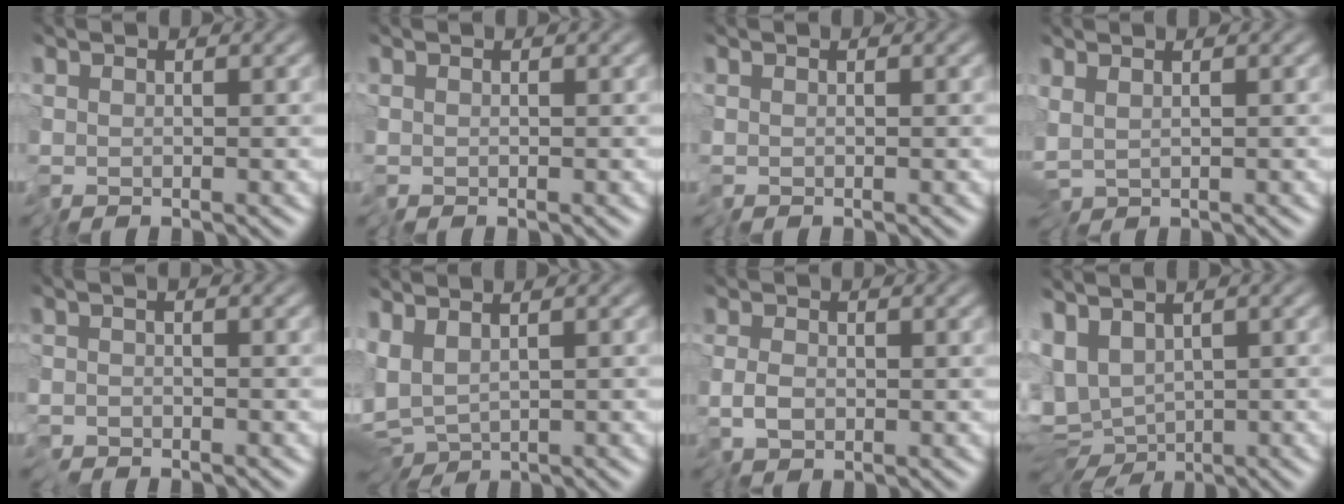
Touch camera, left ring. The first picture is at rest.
{"total": 0.0}
{"total": 0.0}
{"total": 2.4, "force": [-0.6, 1.2, 2.0], "torque": [-0.040, -0.006, -0.012]}
{"total": 1.7, "force": [-1.1, 0.7, 1.2], "torque": [-0.022, -0.006, -0.025]}
{"total": 5.4, "force": [-0.9, 2.9, 4.5], "torque": [-0.101, -0.015, -0.006]}
{"total": 1.9, "force": [-0.8, 1.2, 1.3], "torque": [-0.023, 0.001, -0.021]}
{"total": 6.0, "force": [0.4, 4.0, 4.5], "torque": [-0.075, 0.003, 0.034]}